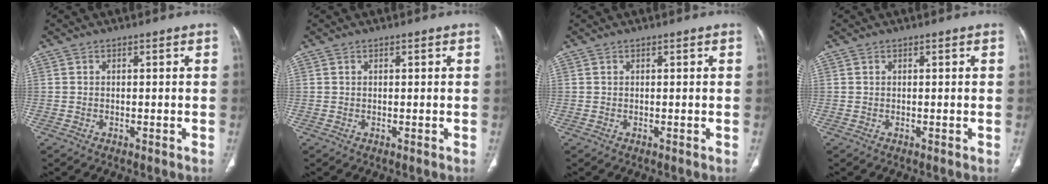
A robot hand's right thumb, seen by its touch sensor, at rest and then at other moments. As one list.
[{"total": 0.0}, {"total": 0.0}, {"total": 0.0}]